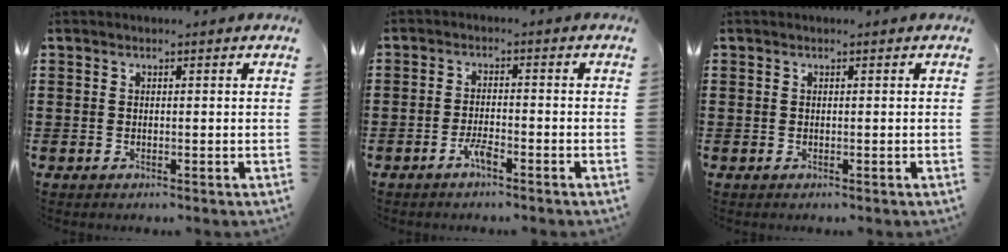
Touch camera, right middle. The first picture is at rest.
{"total": 2.8, "force": [-1.9, 0.5, 2.0], "torque": [-0.051, -0.001, -0.039]}
{"total": 0.0}